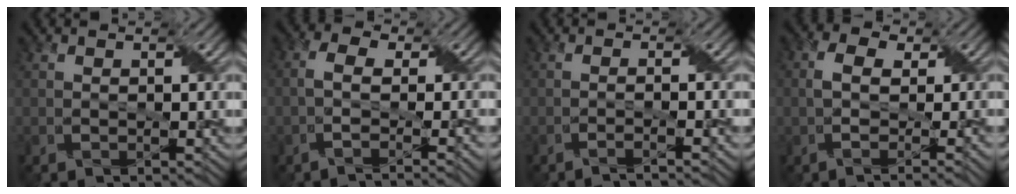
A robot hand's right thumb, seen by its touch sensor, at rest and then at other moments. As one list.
[{"total": 4.4, "force": [-1.3, 1.4, 4.0], "torque": [-0.061, 0.002, -0.035]}, {"total": 2.2, "force": [-1.4, 0.1, 1.7], "torque": [-0.020, 0.006, -0.042]}, {"total": 4.2, "force": [-0.5, 1.6, 3.9], "torque": [-0.067, 0.001, -0.014]}]